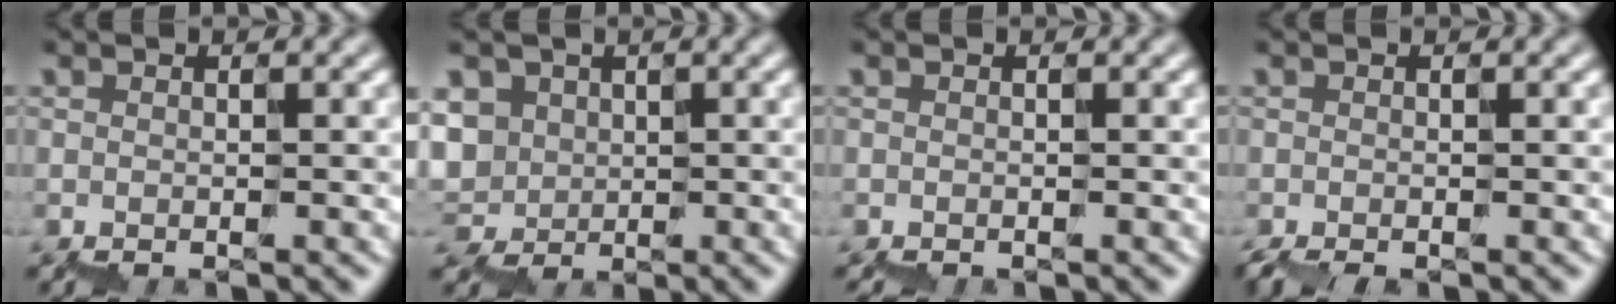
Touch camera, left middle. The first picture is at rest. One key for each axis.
{"total": 3.6, "fx": 1.7, "fy": 3.2, "fz": -0.2, "tx": -0.006, "ty": 0.018, "tz": 0.035}
{"total": 0.5, "fx": -0.5, "fy": 0.0, "fz": -0.1, "tx": 0.006, "ty": 0.003, "tz": -0.006}
{"total": 2.1, "fx": -1.9, "fy": 0.4, "fz": 0.7, "tx": -0.009, "ty": 0.000, "tz": -0.026}